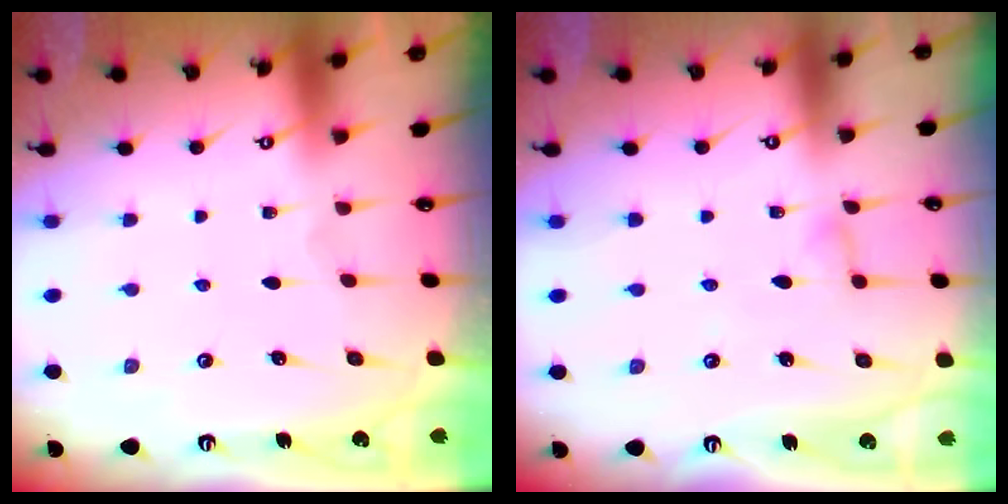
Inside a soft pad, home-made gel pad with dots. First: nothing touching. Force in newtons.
{"total": 3.0, "press": 3.0, "slide": 0.3}